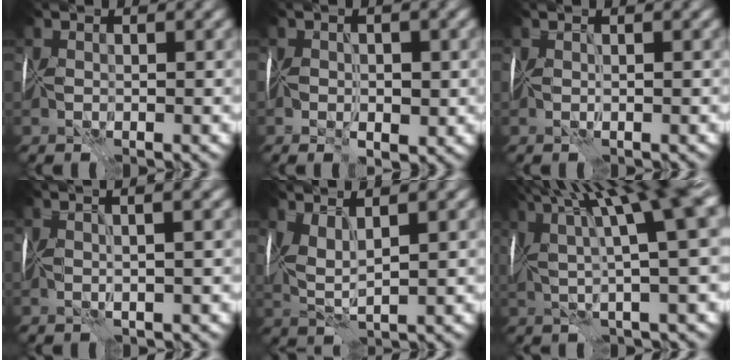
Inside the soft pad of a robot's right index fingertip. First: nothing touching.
{"total": 2.2, "force": [-0.8, 1.3, 1.6], "torque": [-0.022, -0.008, -0.014]}
{"total": 0.7, "force": [0.2, -0.6, 0.2], "torque": [0.000, 0.002, 0.003]}
{"total": 3.5, "force": [1.4, 0.9, 3.1], "torque": [-0.024, 0.025, -0.004]}
{"total": 2.8, "force": [1.5, 0.4, 2.3], "torque": [-0.057, 0.001, 0.034]}
{"total": 11.5, "force": [4.4, 1.7, 10.5], "torque": [-0.148, 0.024, 0.076]}